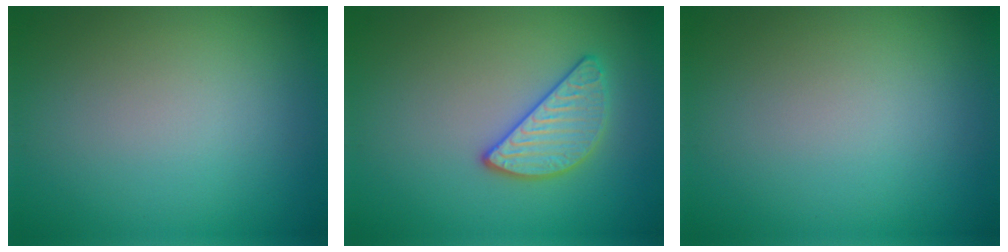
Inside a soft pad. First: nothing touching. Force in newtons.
{"total": 2.8, "press": 2.7, "slide": 0.4}
{"total": 0.0}